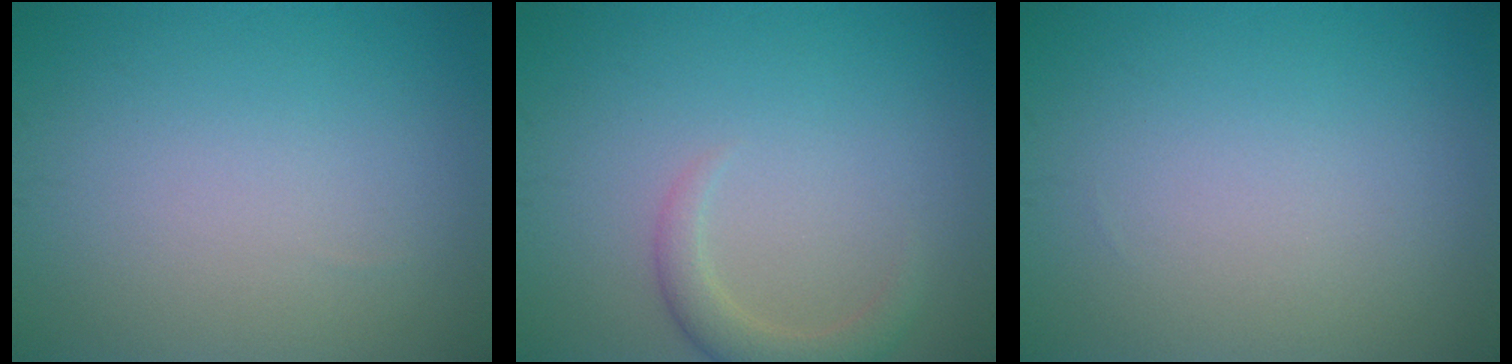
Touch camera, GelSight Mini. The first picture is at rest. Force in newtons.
{"total": 2.4, "press": 2.3, "slide": 0.3}
{"total": 0.0}